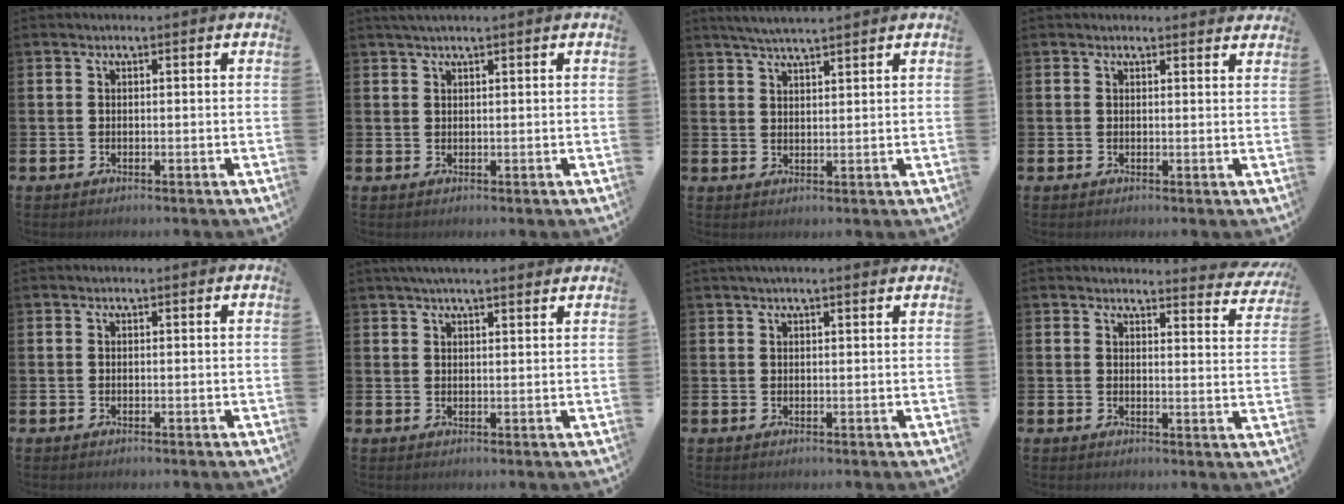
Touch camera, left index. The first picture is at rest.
{"total": 1.3, "force": [1.1, 0.0, 0.7], "torque": [-0.016, 0.004, 0.020]}
{"total": 3.8, "force": [3.6, 0.0, 1.2], "torque": [-0.027, -0.009, 0.065]}
{"total": 1.0, "force": [1.0, 0.2, 0.1], "torque": [0.011, -0.005, 0.016]}
{"total": 0.0}
{"total": 2.4, "force": [2.0, 0.2, 1.3], "torque": [-0.015, -0.004, 0.033]}
{"total": 1.5, "force": [1.3, 0.0, 0.7], "torque": [-0.010, 0.001, 0.022]}
{"total": 3.3, "force": [3.3, 0.3, 0.3], "torque": [0.008, -0.032, 0.052]}